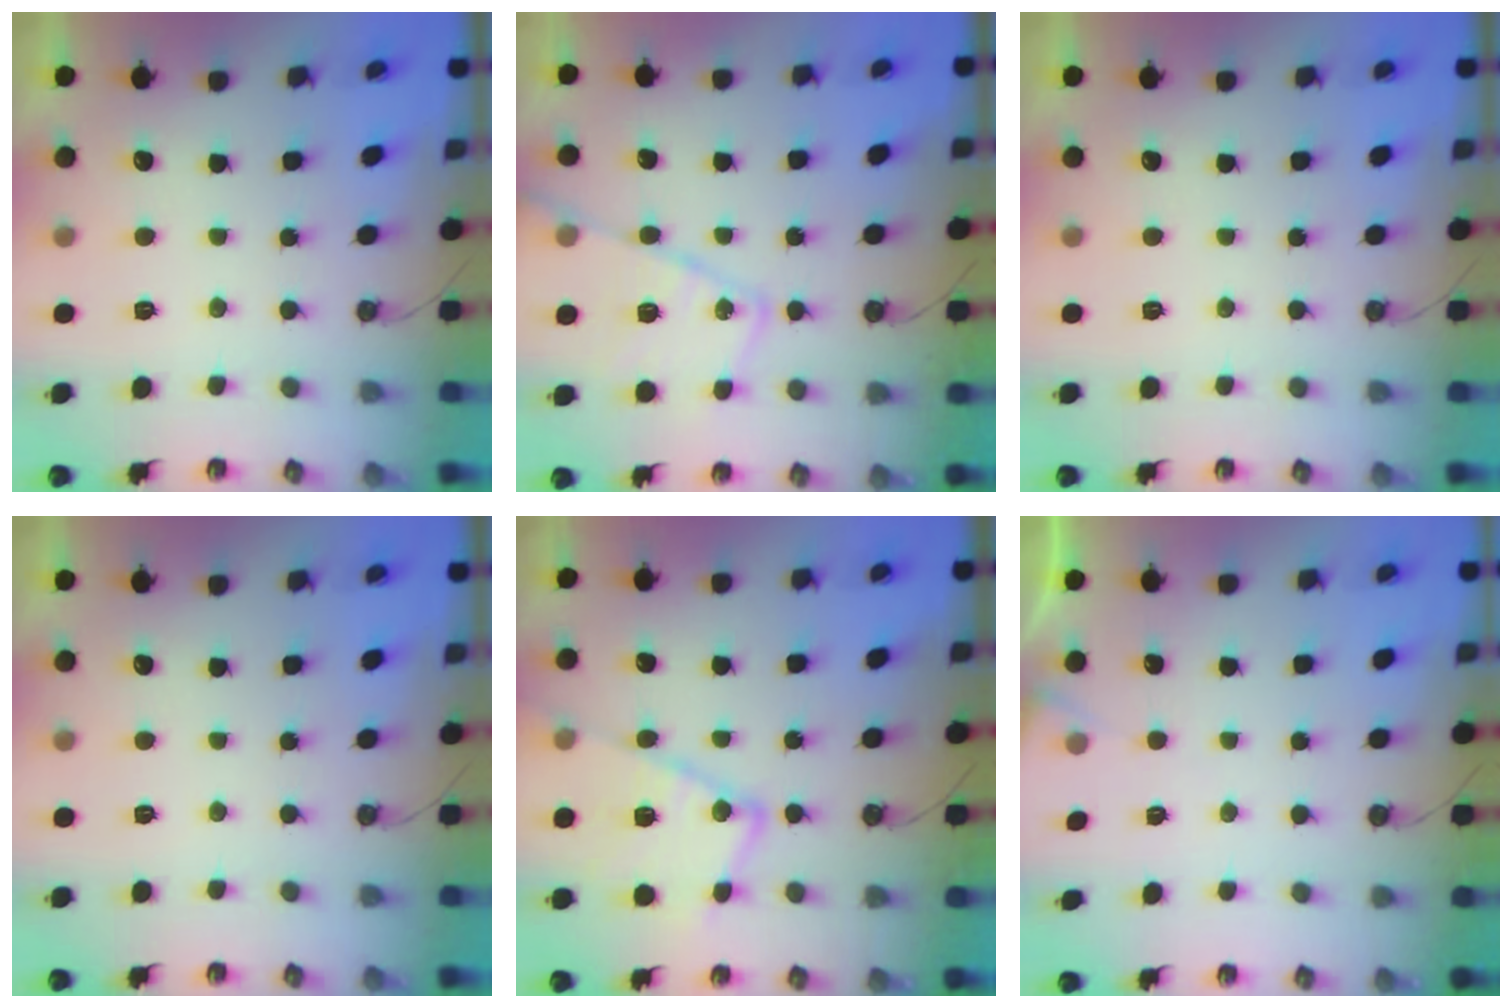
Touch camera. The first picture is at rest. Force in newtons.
{"total": 16.8, "press": 16.7, "slide": 1.8}
{"total": 0.0}
{"total": 0.0}
{"total": 17.2, "press": 17.2, "slide": 1.3}
{"total": 3.7, "press": 3.6, "slide": 0.5}